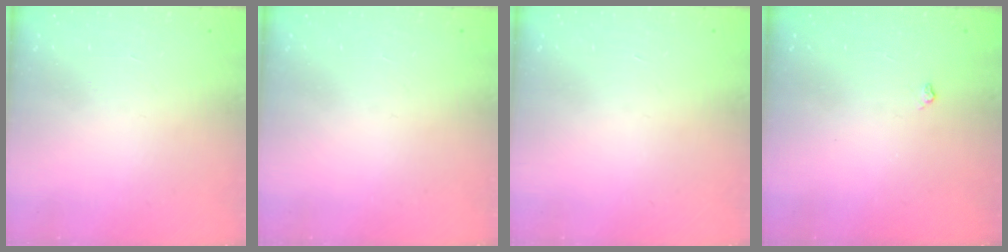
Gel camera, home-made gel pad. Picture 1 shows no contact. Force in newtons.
{"total": 0.0}
{"total": 0.0}
{"total": 3.9, "press": 3.9, "slide": 0.6}